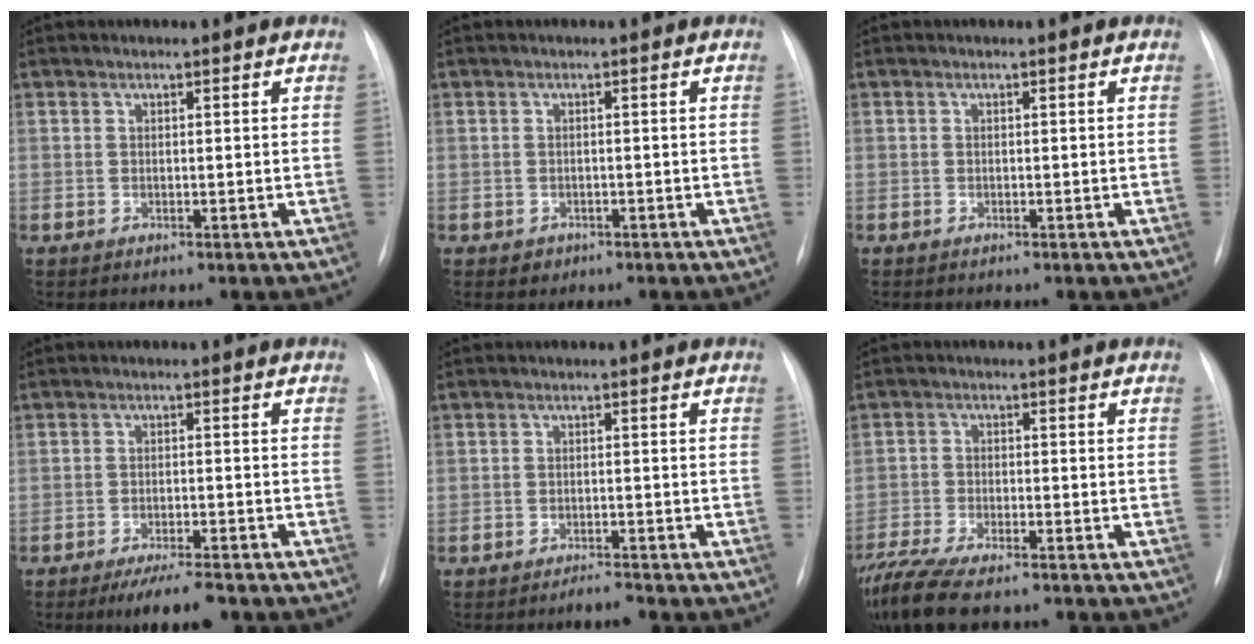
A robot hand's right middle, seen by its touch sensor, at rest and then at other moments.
{"total": 1.5, "force": [-0.8, 1.2, 0.1], "torque": [-0.003, 0.004, -0.007]}
{"total": 0.0}
{"total": 6.5, "force": [-5.1, 1.2, 3.8], "torque": [-0.056, -0.010, -0.077]}
{"total": 1.7, "force": [-1.7, 0.1, 0.4], "torque": [-0.006, -0.003, -0.025]}
{"total": 11.9, "force": [-9.8, 2.5, 6.3], "torque": [-0.114, -0.020, -0.159]}